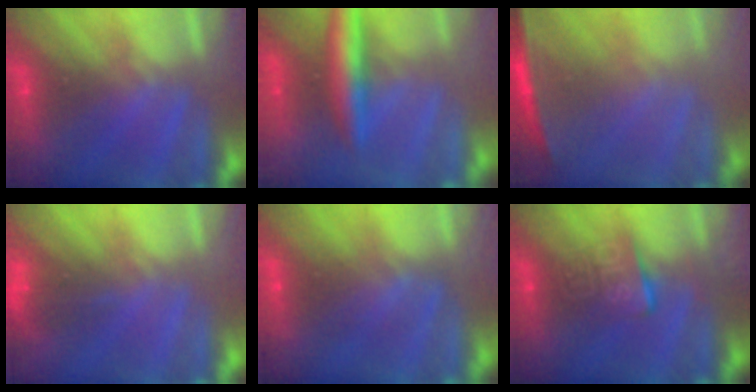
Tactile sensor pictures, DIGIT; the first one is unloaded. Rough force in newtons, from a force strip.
{"total": 7.5}
{"total": 1.3}
{"total": 4.5}
{"total": 2.6}
{"total": 10.8}